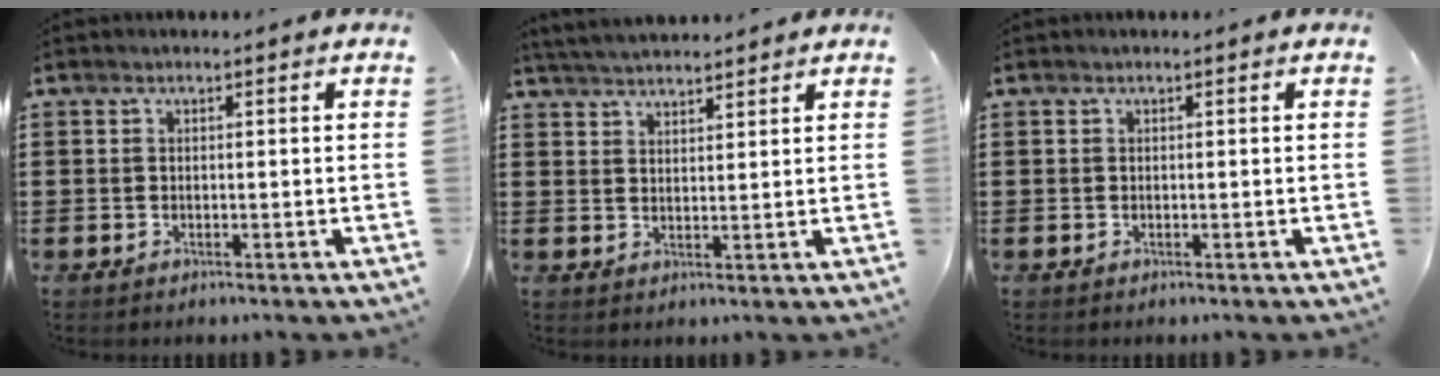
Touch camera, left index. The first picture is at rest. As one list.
[{"total": 3.4, "force": [3.4, 0.2, 0.3], "torque": [-0.017, -0.007, 0.064]}, {"total": 0.0}]